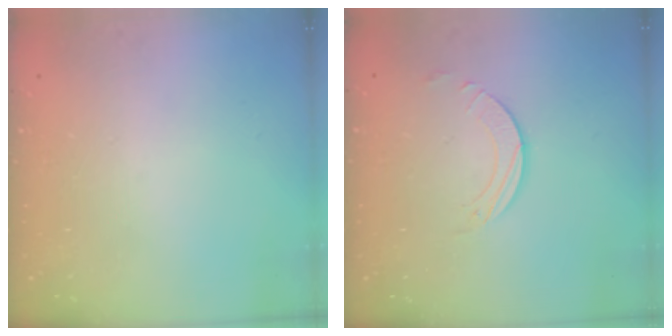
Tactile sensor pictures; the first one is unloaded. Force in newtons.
{"total": 1.9, "press": 1.9, "slide": 0.1}